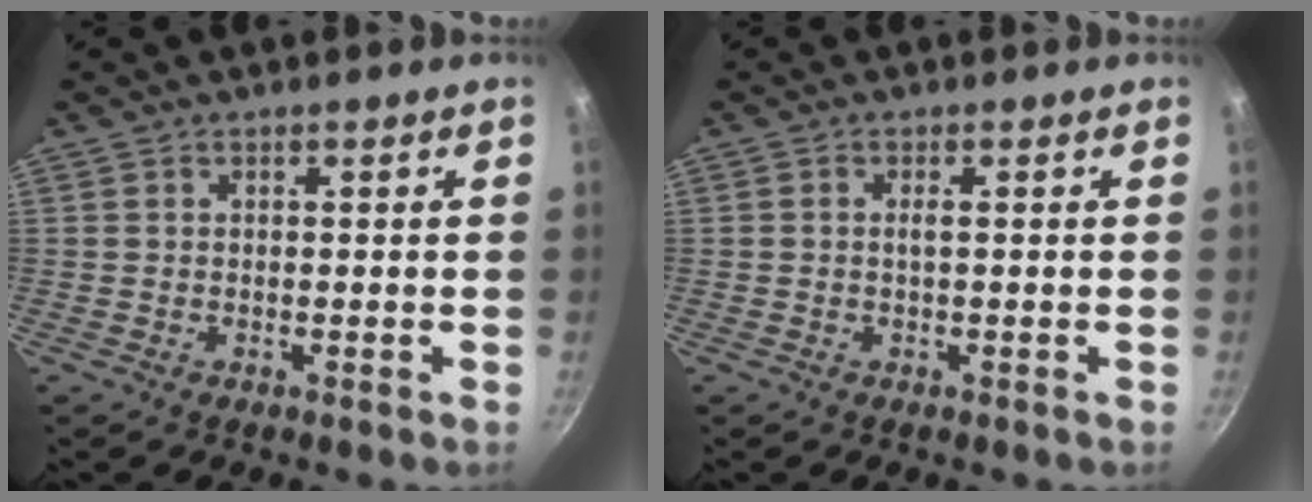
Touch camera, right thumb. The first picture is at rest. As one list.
[{"total": 1.0, "force": [0.0, 0.2, 1.0], "torque": [-0.023, 0.002, 0.000]}]